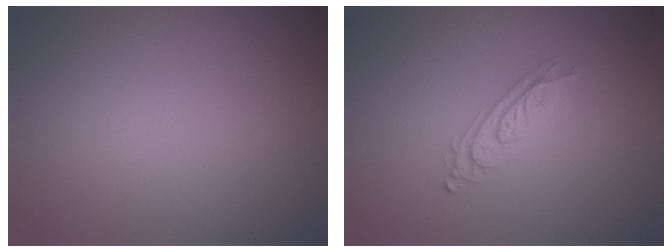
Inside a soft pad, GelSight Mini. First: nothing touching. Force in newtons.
{"total": 2.8, "press": 2.0, "slide": 2.0}